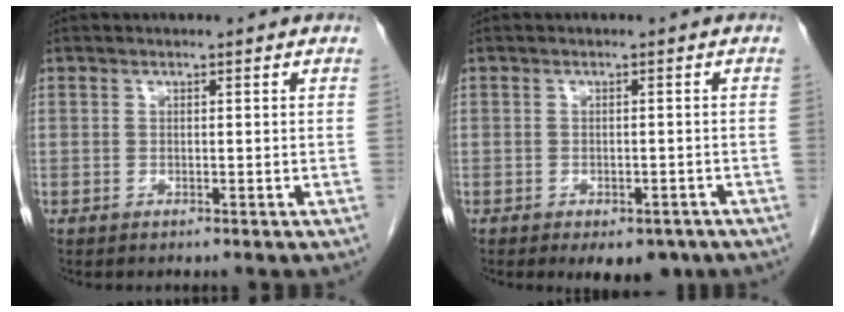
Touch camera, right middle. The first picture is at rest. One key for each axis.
{"total": 5.9, "fx": -4.2, "fy": 3.0, "fz": 2.9, "tx": -0.024, "ty": 0.000, "tz": -0.052}